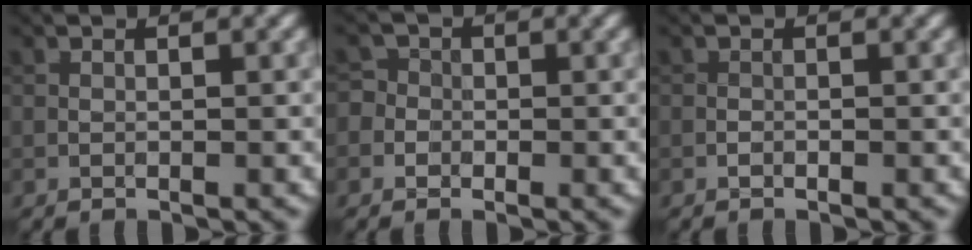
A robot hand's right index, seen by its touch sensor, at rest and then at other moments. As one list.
[{"total": 3.9, "force": [-0.9, 3.7, 1.0], "torque": [0.008, 0.018, -0.052]}, {"total": 0.0}]